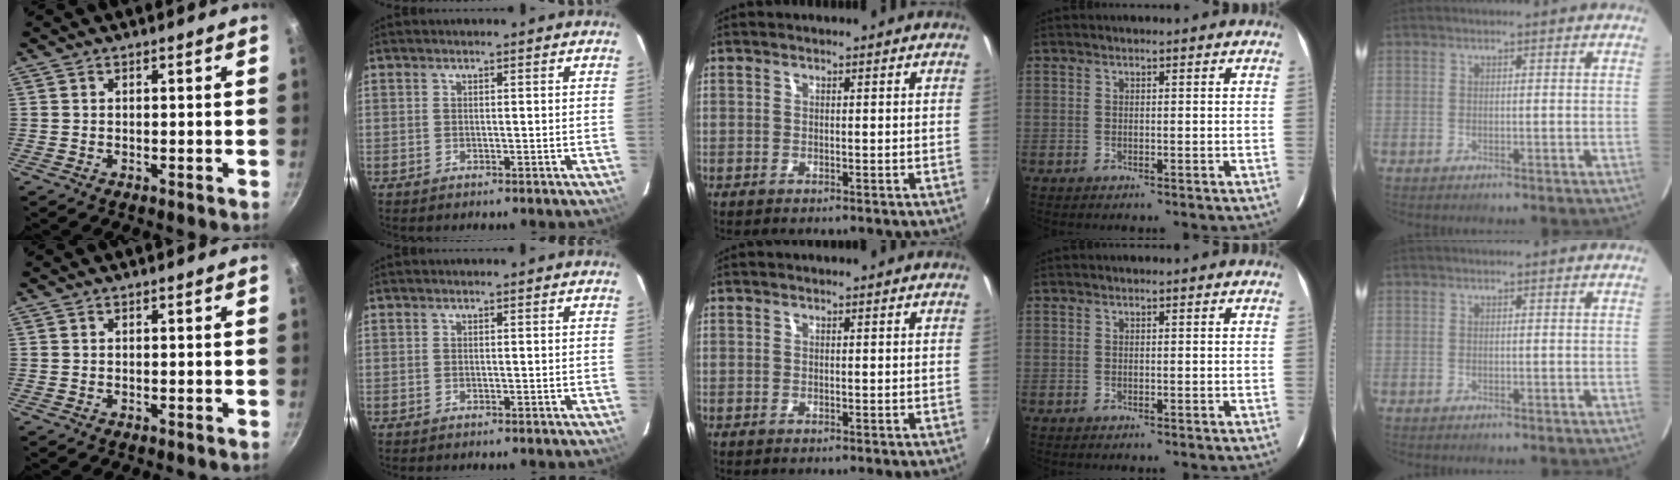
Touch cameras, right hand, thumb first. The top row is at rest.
{}